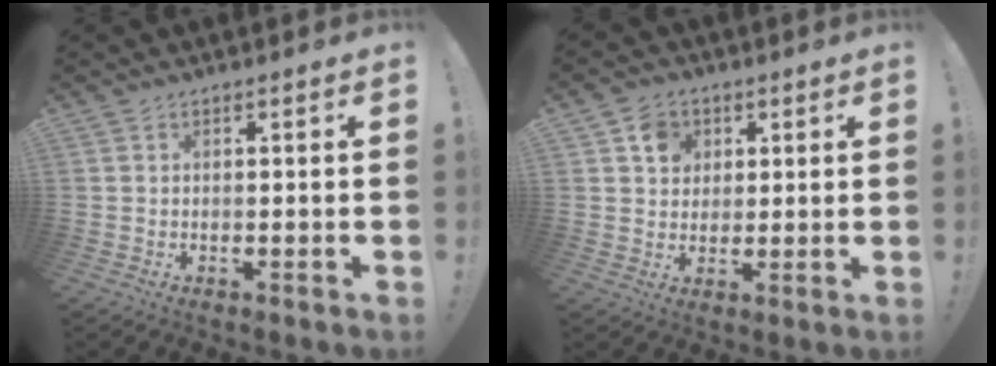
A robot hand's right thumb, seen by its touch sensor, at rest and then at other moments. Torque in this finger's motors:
{"motor_torque": [0.41, -0.34, 0.03, 0.03, 0.01]}